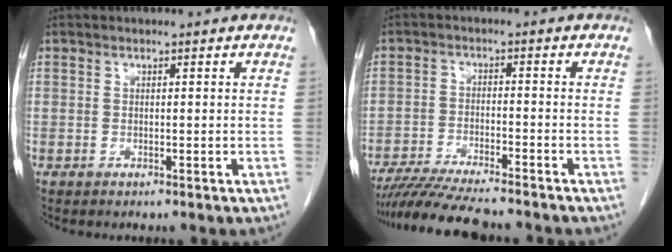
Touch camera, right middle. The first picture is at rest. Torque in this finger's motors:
{"motor_torque": [1.15, -0.99, 0.21, 0.11]}